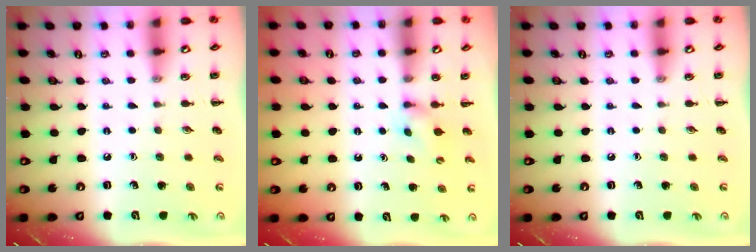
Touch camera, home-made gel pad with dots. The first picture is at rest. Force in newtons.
{"total": 3.2, "press": 3.0, "slide": 0.9}
{"total": 0.0}